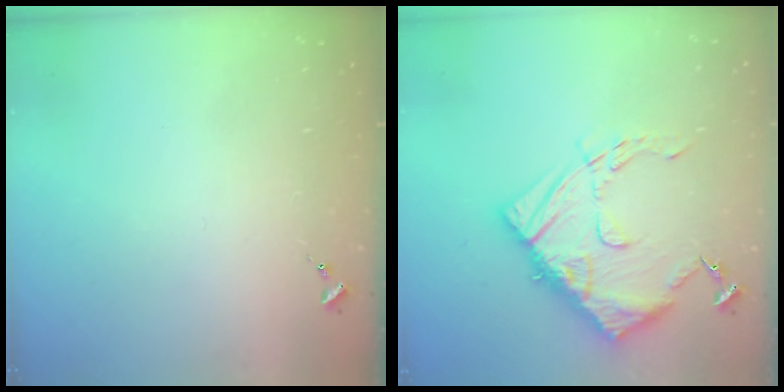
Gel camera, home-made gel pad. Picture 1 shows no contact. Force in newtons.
{"total": 15.2, "press": 15.1, "slide": 1.4}